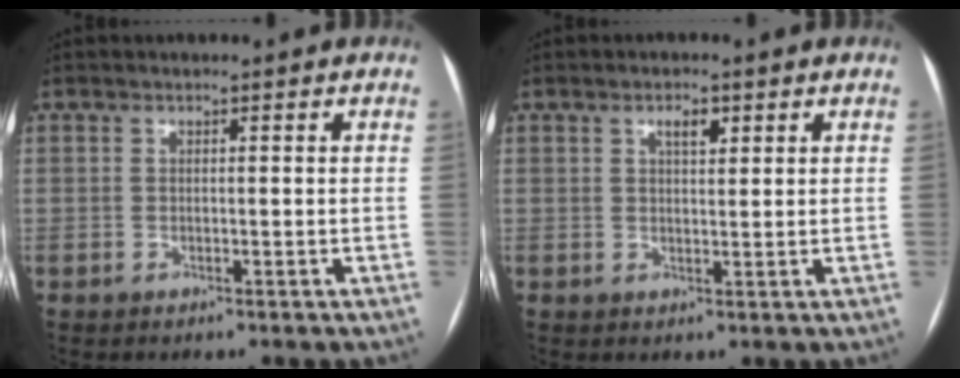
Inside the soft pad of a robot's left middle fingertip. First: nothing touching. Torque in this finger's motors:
{"motor_torque": [0.36, -0.20, 0.02, 0.00]}